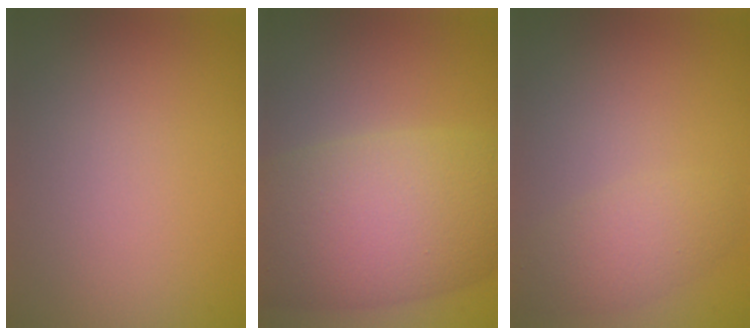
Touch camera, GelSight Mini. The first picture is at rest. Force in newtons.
{"total": 11.3, "press": 11.3, "slide": 0.5}
{"total": 2.6, "press": 2.6, "slide": 0.2}